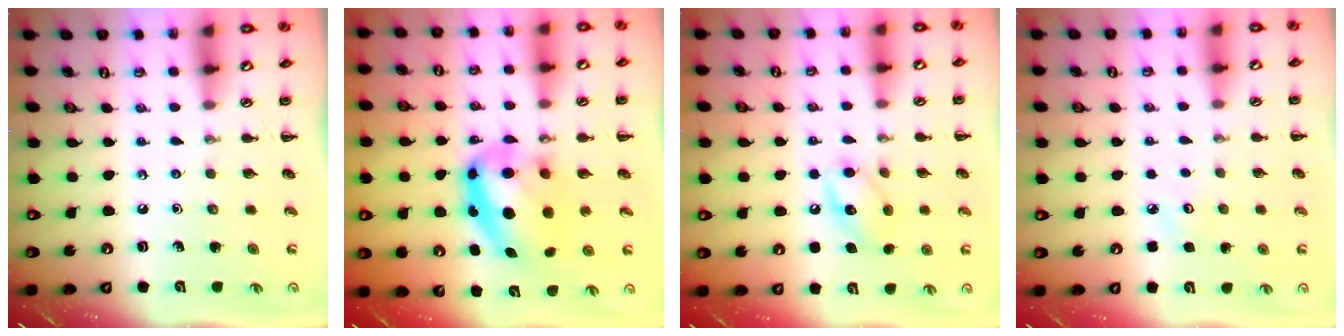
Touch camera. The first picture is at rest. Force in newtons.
{"total": 12.3, "press": 12.0, "slide": 2.8}
{"total": 10.8, "press": 10.8, "slide": 0.7}
{"total": 2.8, "press": 2.7, "slide": 0.8}